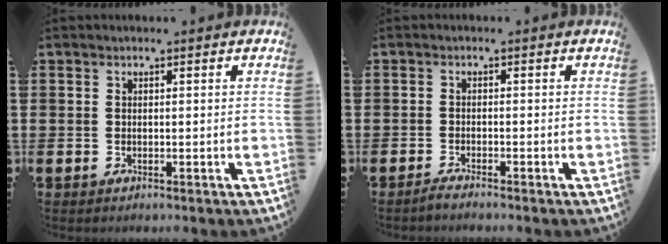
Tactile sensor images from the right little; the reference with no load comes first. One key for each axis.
{"total": 1.1, "fx": -0.9, "fy": -0.1, "fz": 0.5, "tx": -0.009, "ty": -0.002, "tz": -0.018}